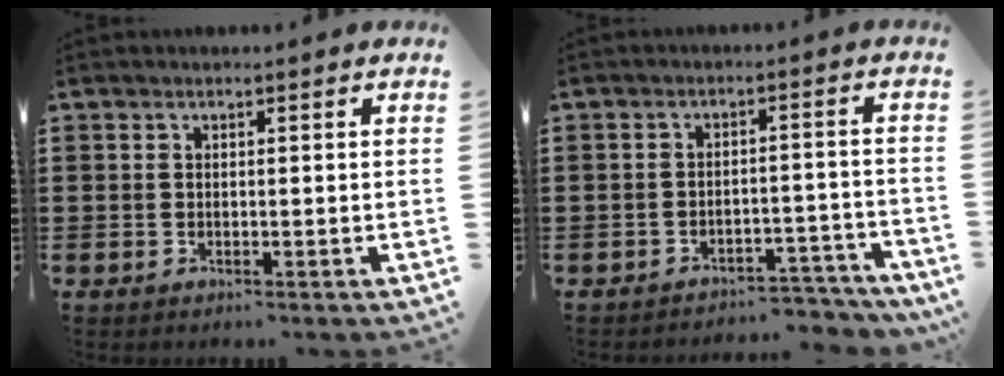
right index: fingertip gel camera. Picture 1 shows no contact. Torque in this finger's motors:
{"motor_torque": [1.26, -0.81, 0.06, -0.03]}